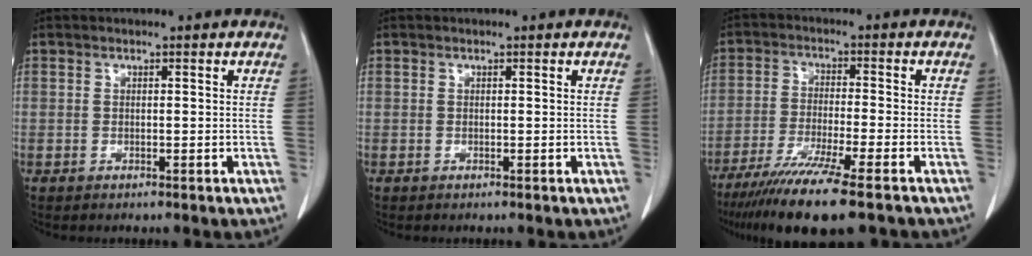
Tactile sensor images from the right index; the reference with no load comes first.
{"total": 0.0}
{"total": 12.8, "force": [-9.5, -0.3, 8.5], "torque": [-0.150, -0.036, -0.157]}